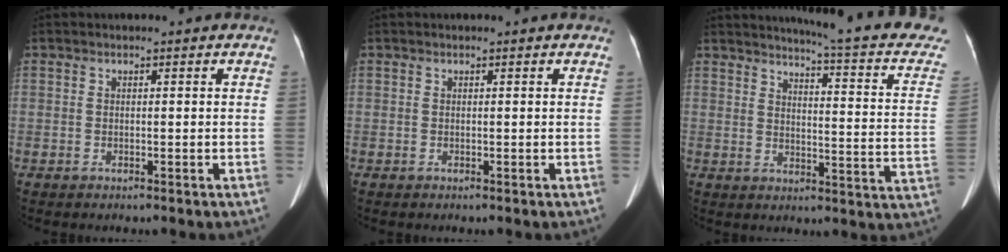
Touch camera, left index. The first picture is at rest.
{"total": 0.0}
{"total": 18.3, "force": [16.6, 0.9, 7.8], "torque": [-0.101, -0.079, 0.176]}